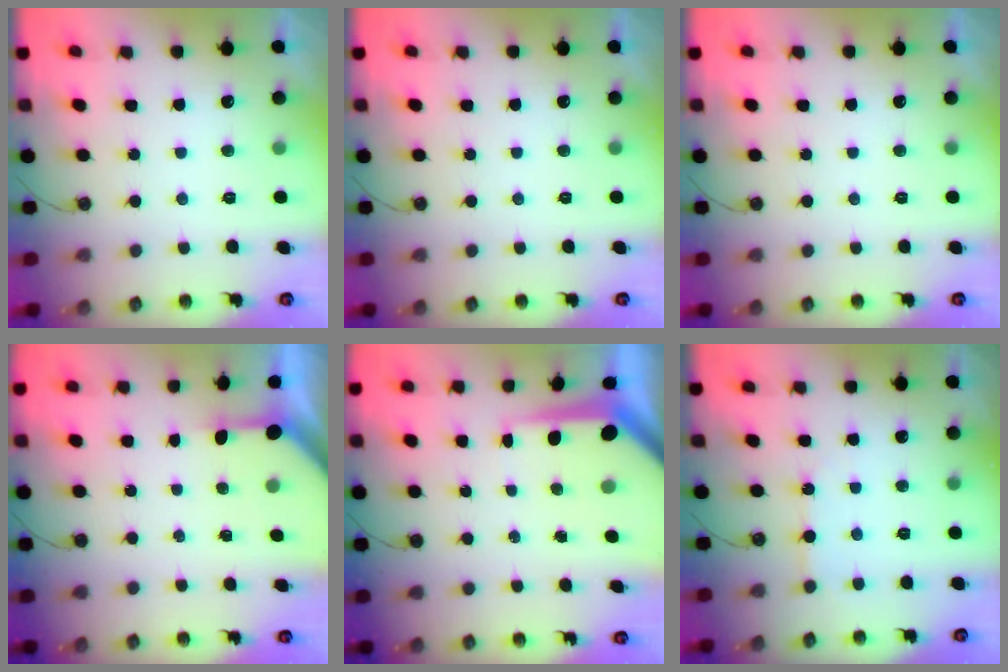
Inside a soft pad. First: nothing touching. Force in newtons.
{"total": 0.0}
{"total": 0.0}
{"total": 3.0, "press": 3.0, "slide": 0.3}
{"total": 7.8, "press": 7.8, "slide": 0.5}
{"total": 3.2, "press": 3.2, "slide": 0.4}